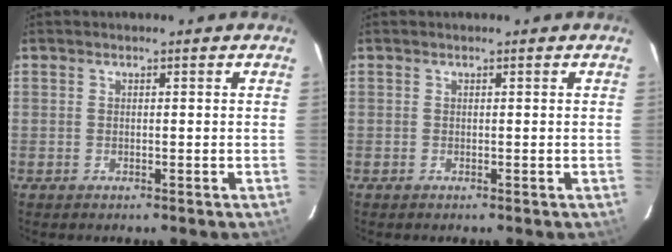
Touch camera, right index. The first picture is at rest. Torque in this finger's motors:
{"motor_torque": [-0.01, 0.03, -0.02, 0.01]}